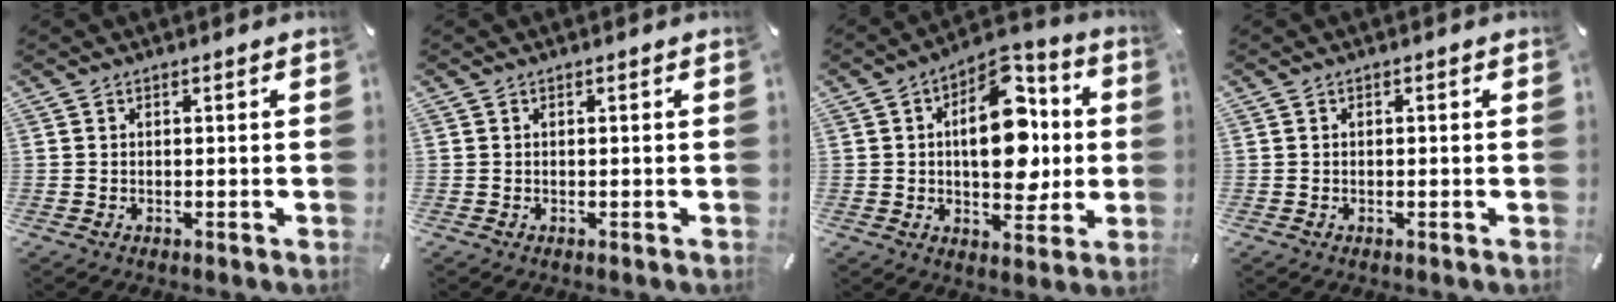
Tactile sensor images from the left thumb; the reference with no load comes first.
{"total": 0.0}
{"total": 17.2, "force": [2.5, 10.6, 13.3], "torque": [-0.179, -0.011, 0.044]}
{"total": 0.0}